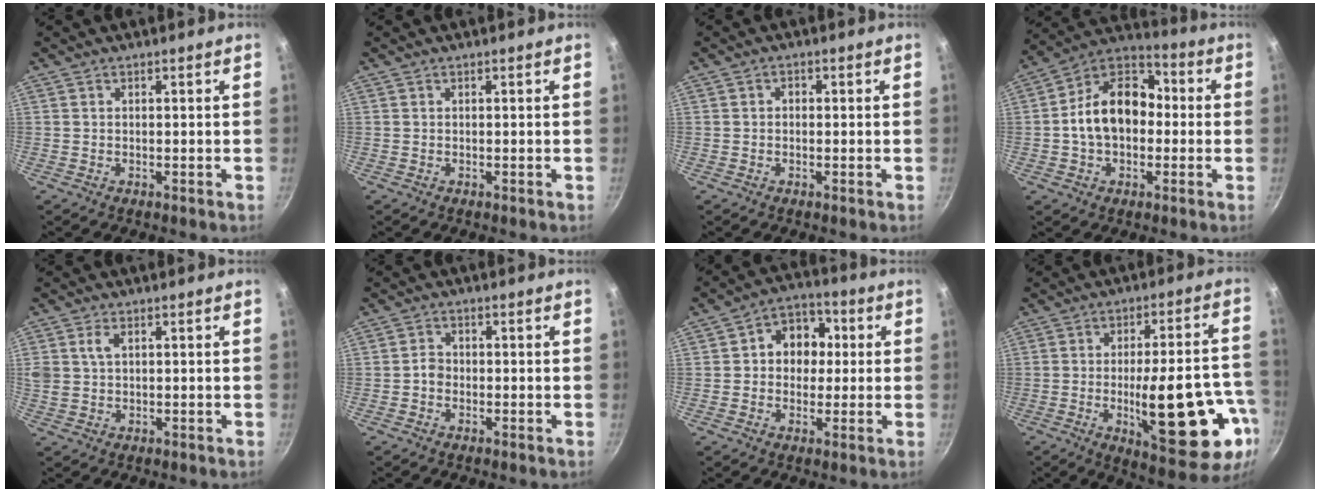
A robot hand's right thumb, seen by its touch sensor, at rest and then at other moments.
{"total": 0.0}
{"total": 1.3, "force": [0.0, 1.0, 0.7], "torque": [-0.012, 0.007, -0.002]}
{"total": 15.8, "force": [-0.5, 11.3, 11.1], "torque": [-0.147, 0.046, -0.029]}
{"total": 4.3, "force": [1.4, 2.8, 2.9], "torque": [-0.050, 0.001, 0.028]}
{"total": 2.2, "force": [-0.8, 1.7, 1.0], "torque": [-0.012, 0.015, -0.017]}
{"total": 9.9, "force": [1.1, 8.1, 5.5], "torque": [-0.030, 0.016, 0.002]}
{"total": 22.9, "force": [-6.5, 8.0, 20.5], "torque": [-0.259, 0.017, -0.077]}